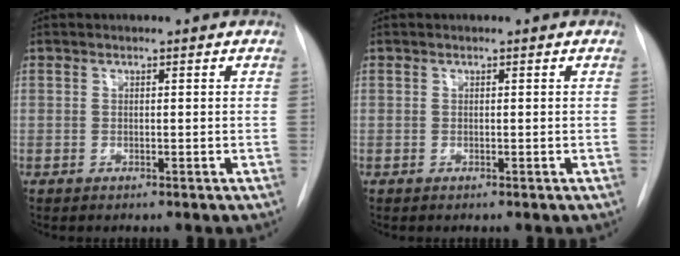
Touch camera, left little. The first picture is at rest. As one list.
[{"total": 0.0}]